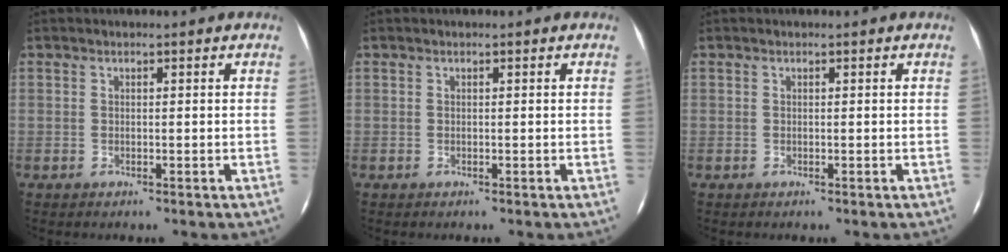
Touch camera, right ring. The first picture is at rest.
{"total": 0.0}
{"total": 0.0}